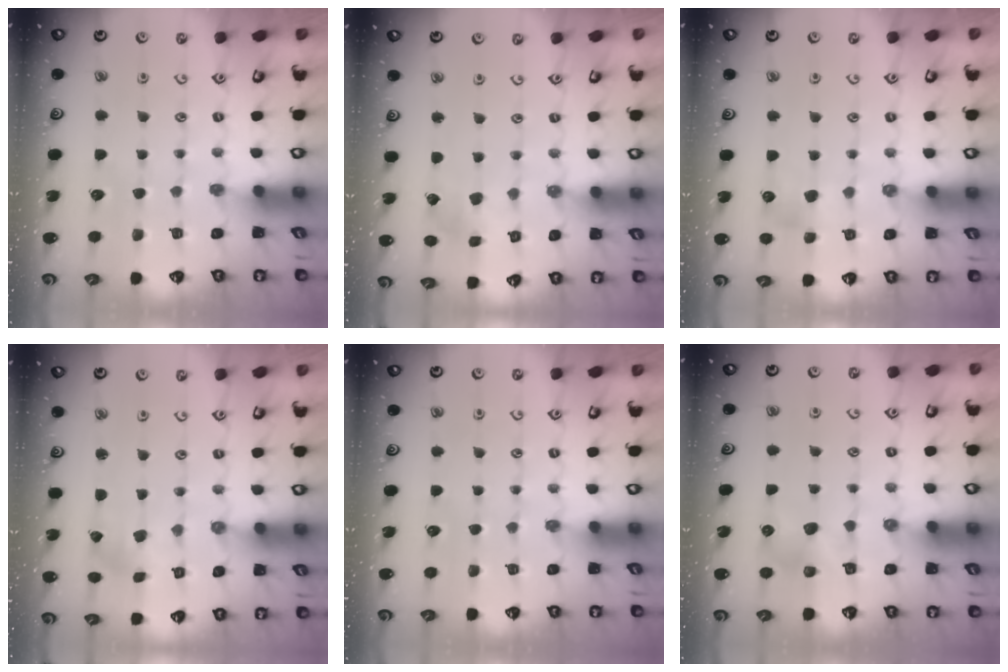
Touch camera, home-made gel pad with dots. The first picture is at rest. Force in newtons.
{"total": 3.0, "press": 3.0, "slide": 0.4}
{"total": 4.1, "press": 4.0, "slide": 1.0}
{"total": 1.1, "press": 1.1, "slide": 0.2}
{"total": 0.0}
{"total": 5.3, "press": 5.3, "slide": 0.4}